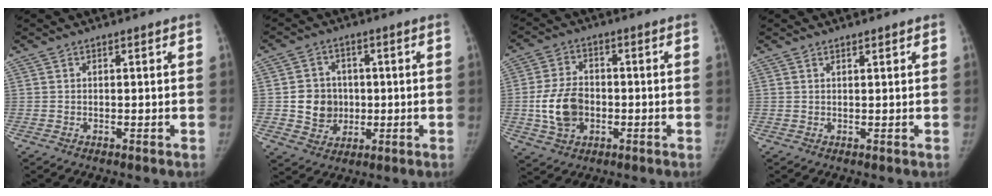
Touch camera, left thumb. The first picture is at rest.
{"total": 8.0, "force": [-0.2, 7.4, 3.1], "torque": [-0.013, 0.003, 0.001]}
{"total": 9.6, "force": [-1.7, 7.0, 6.4], "torque": [-0.104, 0.009, -0.030]}
{"total": 0.8, "force": [0.7, 0.2, 0.3], "torque": [0.000, -0.006, 0.011]}